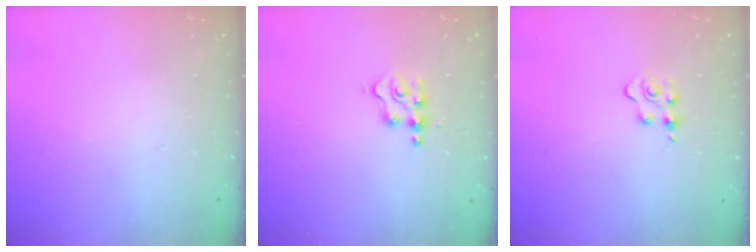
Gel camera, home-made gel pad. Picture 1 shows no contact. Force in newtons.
{"total": 3.9, "press": 3.8, "slide": 0.6}
{"total": 3.0, "press": 3.0, "slide": 0.3}